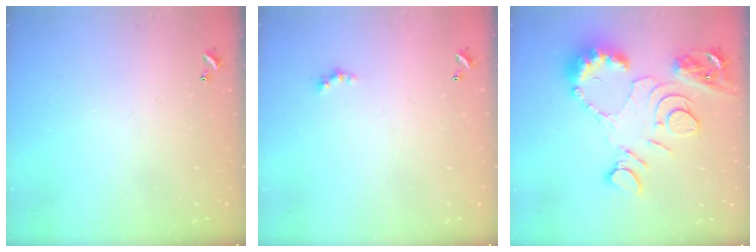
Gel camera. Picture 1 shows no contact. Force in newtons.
{"total": 1.3, "press": 1.2, "slide": 0.4}
{"total": 14.4, "press": 14.3, "slide": 1.3}